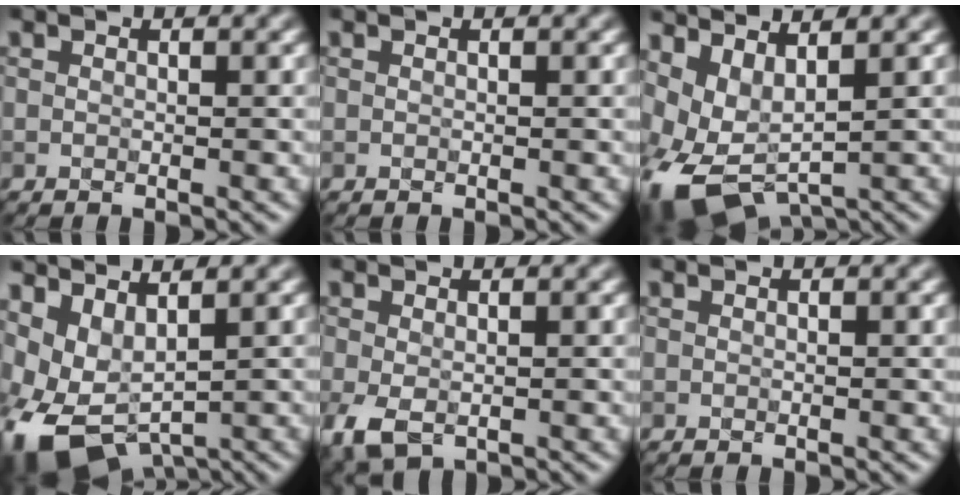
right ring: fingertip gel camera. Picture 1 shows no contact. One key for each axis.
{"total": 0.0}
{"total": 6.7, "fx": -0.5, "fy": 3.8, "fz": 5.5, "tx": -0.124, "ty": -0.009, "tz": -0.002}
{"total": 6.6, "fx": -1.2, "fy": 4.0, "fz": 5.1, "tx": -0.113, "ty": -0.010, "tz": -0.015}
{"total": 3.4, "fx": -1.1, "fy": 2.2, "fz": 2.4, "tx": -0.063, "ty": -0.012, "tz": -0.020}
{"total": 0.0}